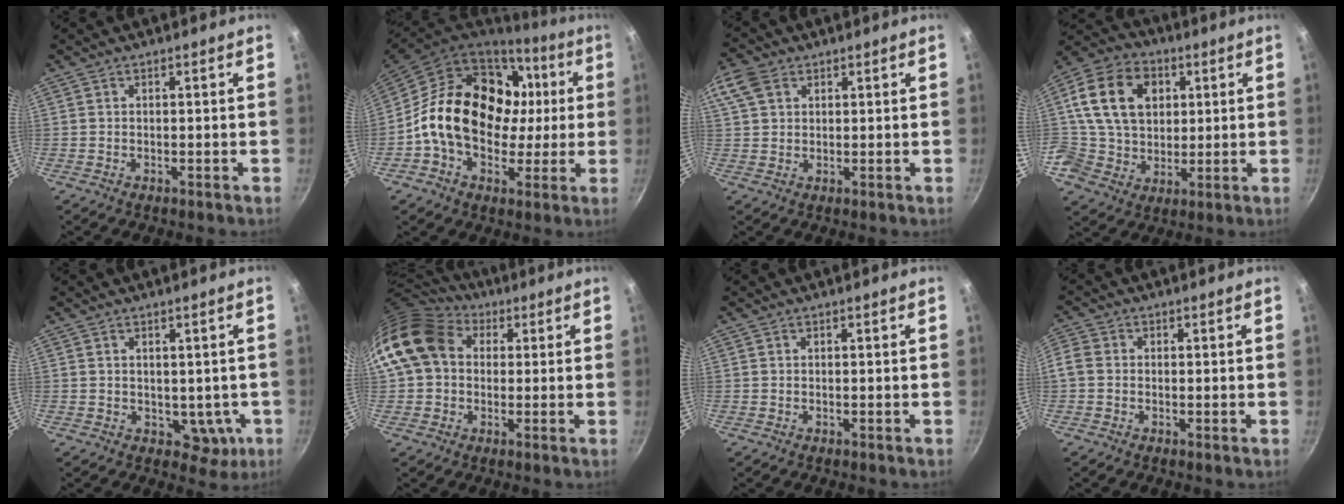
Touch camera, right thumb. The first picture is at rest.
{"total": 23.1, "force": [2.0, 17.1, 15.4], "torque": [-0.238, 0.032, 0.034]}
{"total": 6.3, "force": [2.8, 4.4, 3.5], "torque": [-0.067, 0.005, 0.049]}
{"total": 16.4, "force": [4.3, 13.1, 9.0], "torque": [-0.145, 0.002, 0.068]}
{"total": 4.8, "force": [-0.3, 3.8, 3.0], "torque": [-0.015, 0.009, 0.006]}
{"total": 14.7, "force": [3.1, 11.7, 8.4], "torque": [-0.143, 0.026, 0.041]}
{"total": 0.0}
{"total": 3.2, "force": [-0.6, 2.7, 1.6], "torque": [-0.031, 0.008, -0.022]}